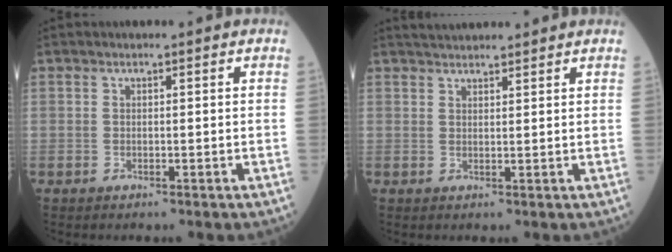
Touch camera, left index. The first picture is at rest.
{"total": 4.8, "force": [4.6, 0.5, 1.4], "torque": [-0.023, 0.036, 0.072]}